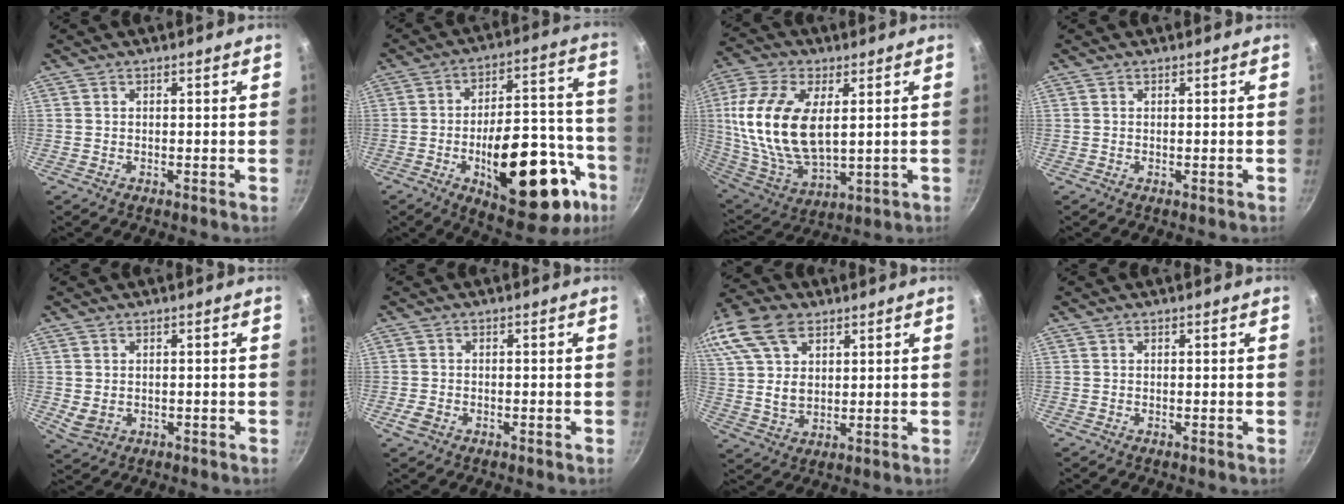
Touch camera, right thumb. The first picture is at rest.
{"total": 26.9, "force": [-10.4, 12.4, 21.5], "torque": [-0.247, 0.053, -0.133]}
{"total": 20.8, "force": [3.3, 11.1, 17.2], "torque": [-0.344, -0.011, 0.073]}
{"total": 0.0}
{"total": 3.1, "force": [-0.2, 2.4, 1.9], "torque": [-0.034, -0.001, 0.010]}
{"total": 1.2, "force": [-0.5, 0.9, 0.7], "torque": [-0.015, 0.003, -0.008]}
{"total": 21.7, "force": [10.6, 13.9, 12.9], "torque": [-0.295, 0.030, 0.204]}
{"total": 0.0}